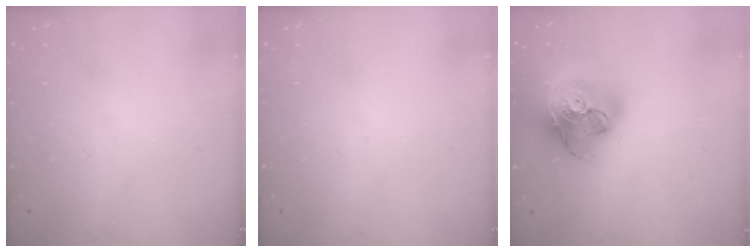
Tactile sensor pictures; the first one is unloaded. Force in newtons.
{"total": 0.0}
{"total": 23.6, "press": 23.5, "slide": 3.0}